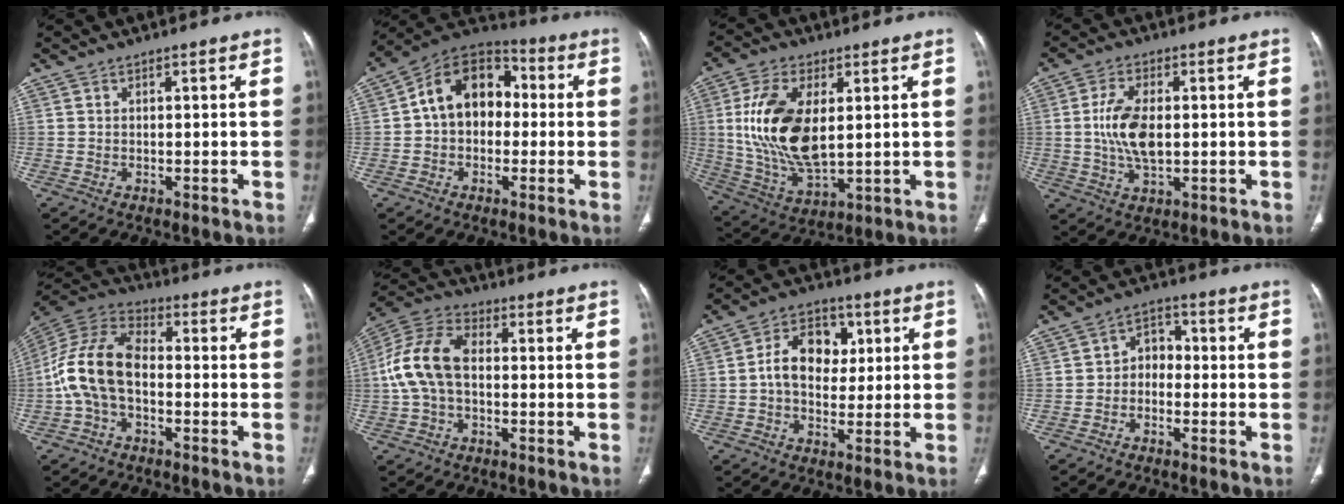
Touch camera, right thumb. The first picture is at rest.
{"total": 14.0, "force": [0.8, 10.2, 9.5], "torque": [-0.117, 0.041, -0.003]}
{"total": 17.3, "force": [2.7, 8.9, 14.5], "torque": [-0.284, -0.016, 0.060]}
{"total": 9.2, "force": [0.3, 4.8, 7.9], "torque": [-0.159, -0.003, 0.008]}
{"total": 13.5, "force": [-2.2, 8.2, 10.5], "torque": [-0.210, 0.037, -0.050]}
{"total": 12.1, "force": [-0.3, 7.6, 9.4], "torque": [-0.195, 0.034, -0.013]}
{"total": 10.4, "force": [1.4, 7.6, 6.9], "torque": [-0.080, 0.010, 0.017]}
{"total": 4.8, "force": [-1.1, 3.7, 2.8], "torque": [-0.023, 0.027, -0.034]}